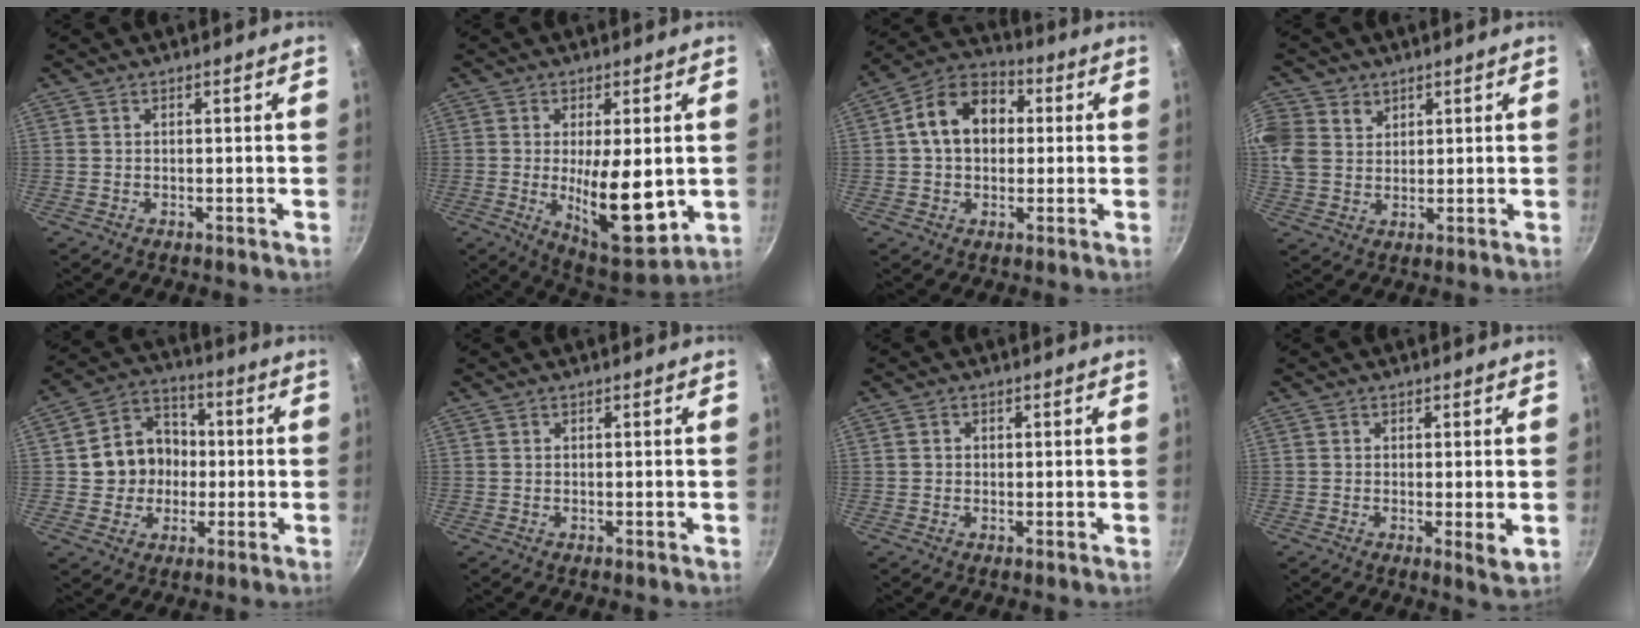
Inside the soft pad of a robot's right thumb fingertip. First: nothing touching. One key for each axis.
{"total": 14.1, "fx": -0.7, "fy": 5.2, "fz": 13.0, "tx": -0.183, "ty": -0.023, "tz": 0.002}
{"total": 12.6, "fx": 1.6, "fy": 9.4, "fz": 8.2, "tx": -0.104, "ty": 0.028, "tz": 0.006}
{"total": 11.3, "fx": 4.1, "fy": 9.3, "fz": 4.9, "tx": -0.116, "ty": 0.012, "tz": 0.081}
{"total": 11.8, "fx": -0.2, "fy": 10.5, "fz": 5.3, "tx": -0.051, "ty": 0.027, "tz": -0.012}
{"total": 0.0}
{"total": 1.3, "fx": 0.1, "fy": 1.3, "fz": 0.5, "tx": -0.003, "ty": 0.002, "tz": -0.001}
{"total": 3.0, "fx": -0.1, "fy": 0.6, "fz": 3.0, "tx": -0.047, "ty": -0.013, "tz": -0.003}